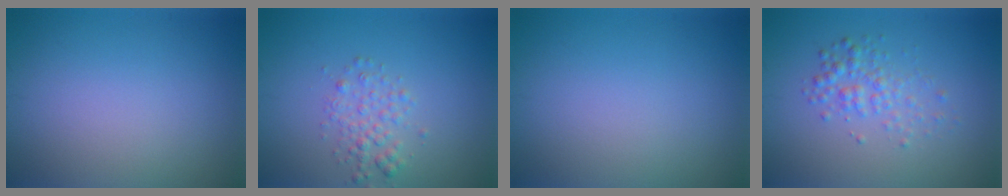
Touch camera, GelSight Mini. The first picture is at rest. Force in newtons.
{"total": 2.1, "press": 2.1, "slide": 0.1}
{"total": 0.0}
{"total": 2.3, "press": 2.3, "slide": 0.1}